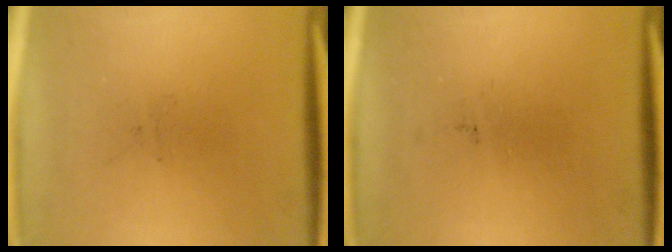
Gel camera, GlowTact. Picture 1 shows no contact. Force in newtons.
{"total": 0.0}